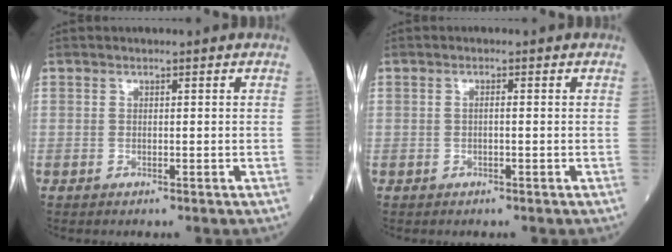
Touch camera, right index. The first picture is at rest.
{"total": 1.0, "force": [0.0, 0.2, 1.0], "torque": [-0.019, 0.002, 0.000]}